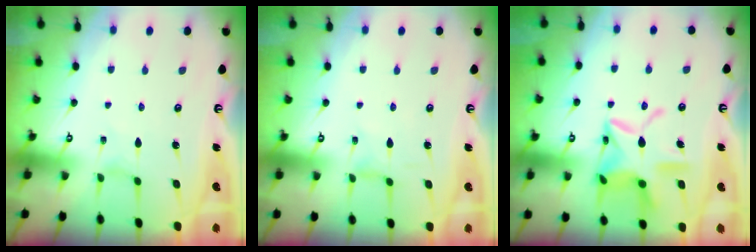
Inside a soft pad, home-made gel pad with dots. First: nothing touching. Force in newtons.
{"total": 0.0}
{"total": 16.9, "press": 16.8, "slide": 1.4}